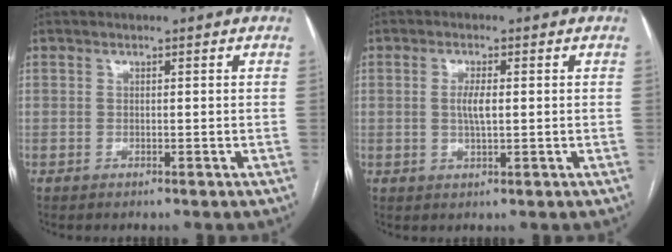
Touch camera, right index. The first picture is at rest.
{"total": 3.1, "force": [0.2, 0.5, 3.0], "torque": [-0.060, -0.002, 0.005]}